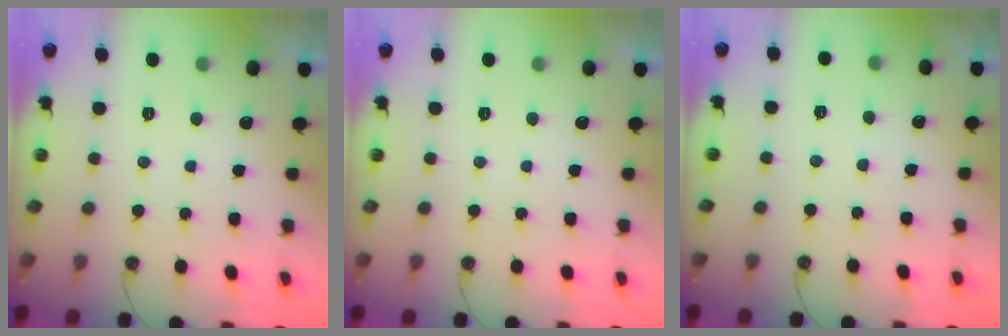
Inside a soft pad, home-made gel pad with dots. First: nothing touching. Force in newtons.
{"total": 0.0}
{"total": 1.7, "press": 1.6, "slide": 0.4}